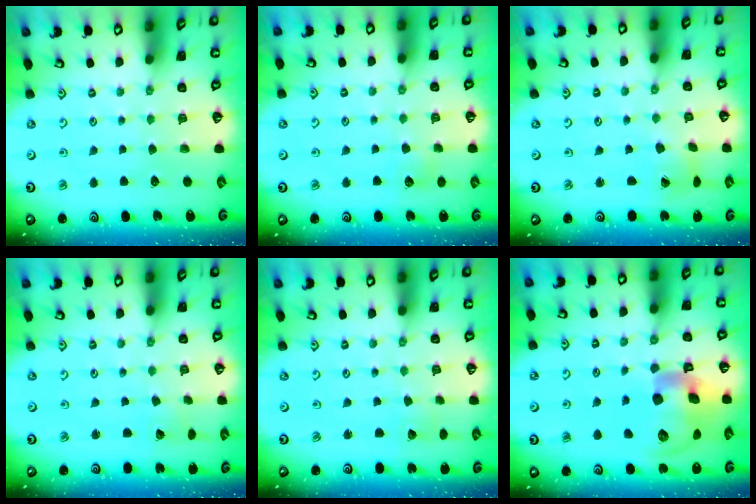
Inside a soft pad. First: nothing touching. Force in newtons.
{"total": 5.0, "press": 5.0, "slide": 0.5}
{"total": 2.0, "press": 2.0, "slide": 0.4}
{"total": 2.2, "press": 2.2, "slide": 0.2}
{"total": 2.4, "press": 2.4, "slide": 0.3}
{"total": 18.7, "press": 18.5, "slide": 2.9}